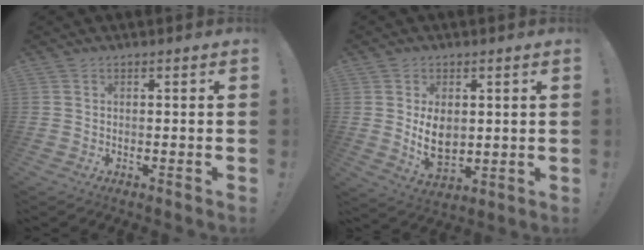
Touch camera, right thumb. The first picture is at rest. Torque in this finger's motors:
{"motor_torque": [-0.01, 0.25, 0.25, 0.26, 0.05]}